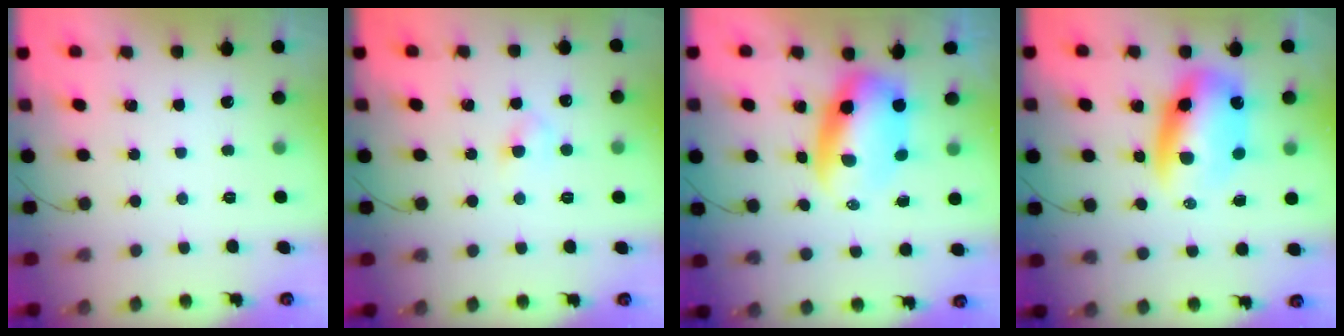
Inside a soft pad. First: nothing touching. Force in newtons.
{"total": 3.2, "press": 3.0, "slide": 1.2}
{"total": 7.8, "press": 7.4, "slide": 2.3}
{"total": 10.6, "press": 10.3, "slide": 2.6}